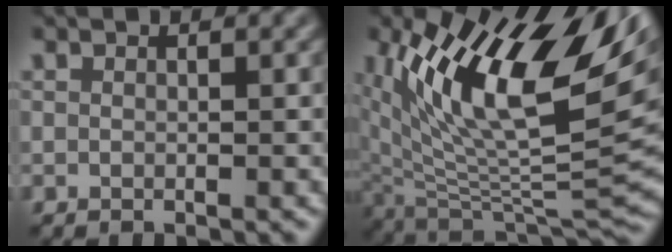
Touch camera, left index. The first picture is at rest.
{"total": 16.5, "force": [6.6, 7.1, 13.3], "torque": [-0.246, 0.013, 0.113]}